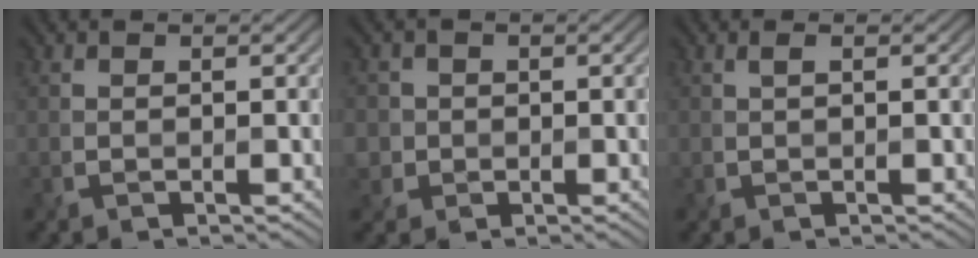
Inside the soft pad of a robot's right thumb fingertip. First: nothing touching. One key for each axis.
{"total": 3.0, "fx": 0.3, "fy": 3.0, "fz": 0.4, "tx": -0.017, "ty": -0.003, "tz": 0.002}
{"total": 0.7, "fx": 0.2, "fy": 0.1, "fz": 0.6, "tx": -0.016, "ty": 0.002, "tz": 0.004}